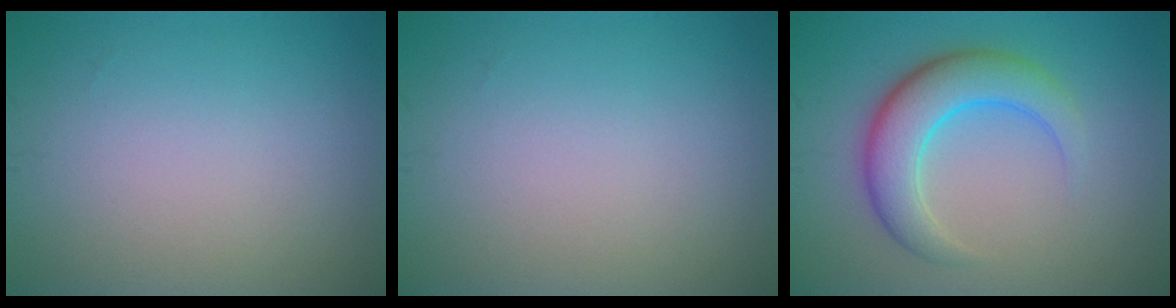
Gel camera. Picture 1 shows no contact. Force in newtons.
{"total": 0.0}
{"total": 5.6, "press": 5.6, "slide": 0.1}